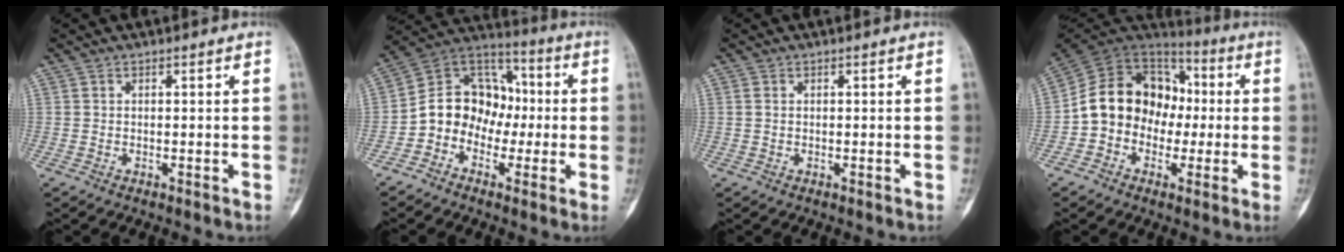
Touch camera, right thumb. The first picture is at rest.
{"total": 12.7, "force": [-2.4, 10.5, 6.6], "torque": [-0.078, 0.057, -0.058]}
{"total": 0.8, "force": [0.2, 0.5, 0.6], "torque": [-0.013, 0.002, 0.005]}
{"total": 16.0, "force": [-1.4, 13.2, 9.0], "torque": [-0.121, 0.048, -0.034]}